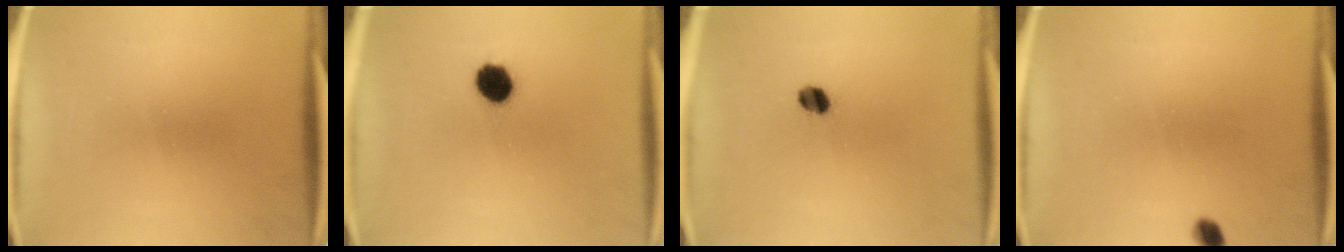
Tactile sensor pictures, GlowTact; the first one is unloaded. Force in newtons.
{"total": 6.3}
{"total": 3.2}
{"total": 1.8}